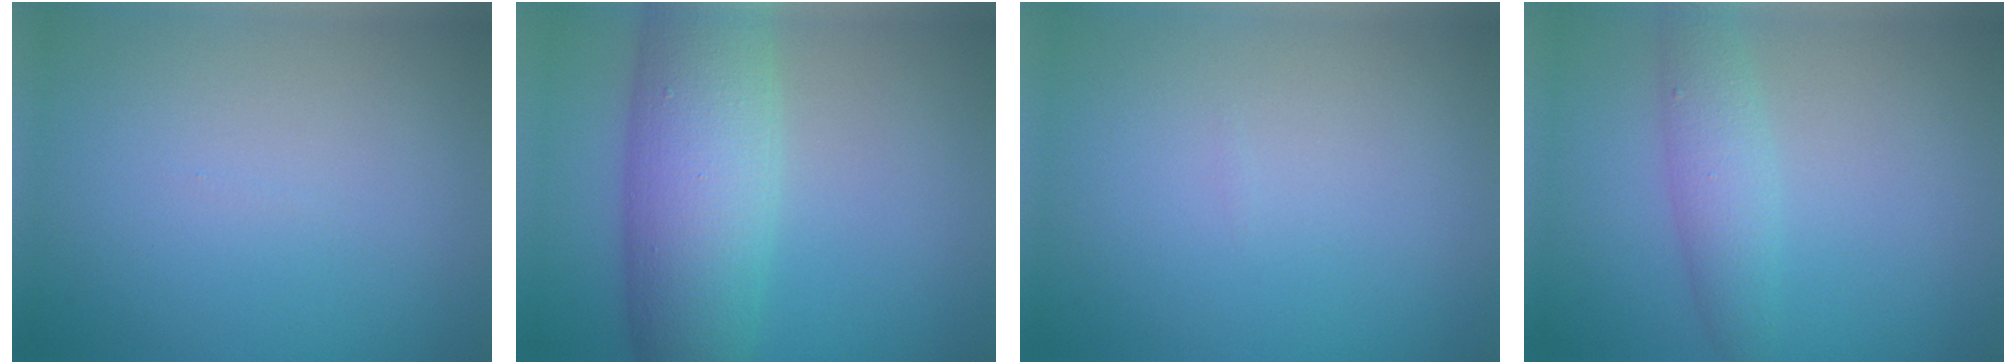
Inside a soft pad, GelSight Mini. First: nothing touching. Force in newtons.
{"total": 9.3, "press": 9.3, "slide": 0.2}
{"total": 0.0}
{"total": 3.1, "press": 3.1, "slide": 0.1}